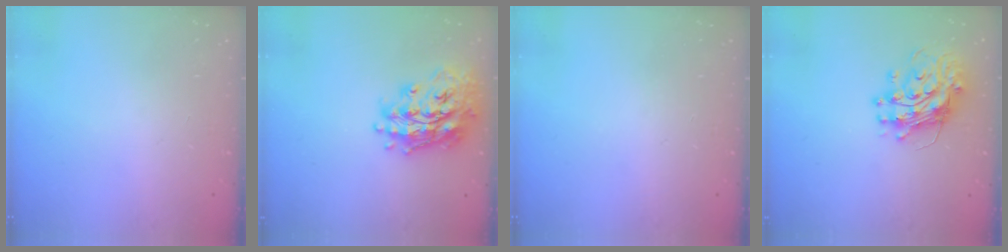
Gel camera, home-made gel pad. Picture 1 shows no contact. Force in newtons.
{"total": 19.9, "press": 19.8, "slide": 2.1}
{"total": 0.0}
{"total": 13.1, "press": 13.1, "slide": 1.3}